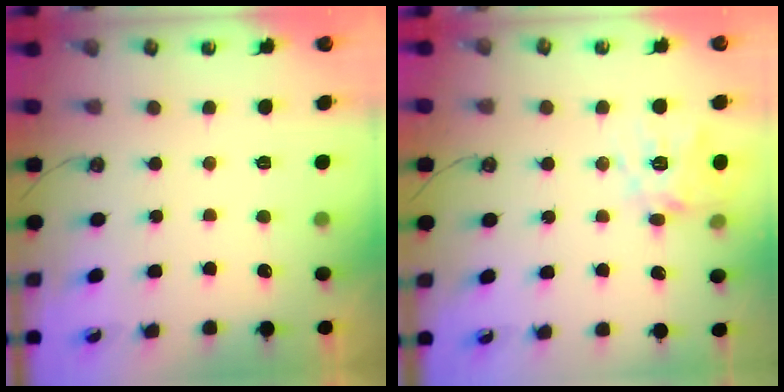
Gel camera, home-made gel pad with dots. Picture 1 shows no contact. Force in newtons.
{"total": 13.5, "press": 13.4, "slide": 1.5}